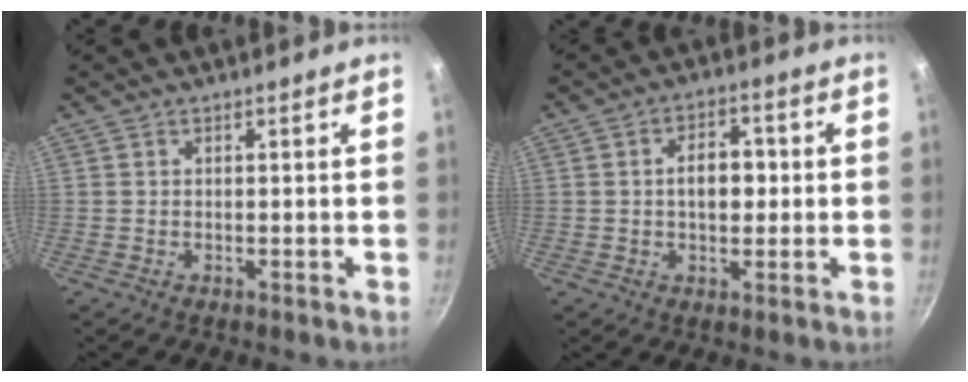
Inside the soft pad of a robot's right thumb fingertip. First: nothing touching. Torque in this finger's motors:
{"motor_torque": [-0.44, 0.88, 0.95, 0.25, 0.05]}